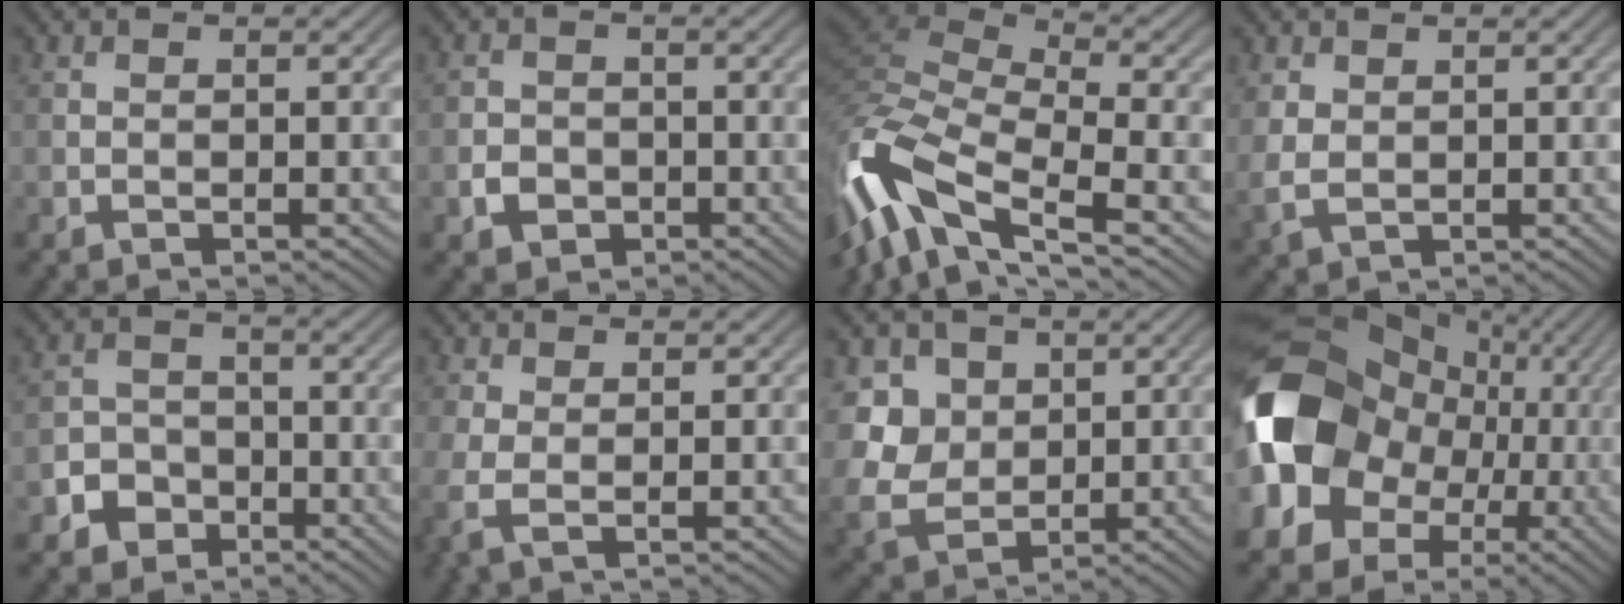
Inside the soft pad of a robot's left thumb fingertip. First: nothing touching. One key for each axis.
{"total": 2.6, "fx": -1.0, "fy": 2.2, "fz": 1.0, "tx": -0.015, "ty": -0.004, "tz": -0.022}
{"total": 14.5, "fx": -6.3, "fy": 5.5, "fz": 11.8, "tx": -0.289, "ty": -0.001, "tz": -0.123}
{"total": 2.9, "fx": 1.0, "fy": 2.1, "fz": 1.8, "tx": -0.055, "ty": -0.003, "tz": 0.024}
{"total": 4.0, "fx": -2.2, "fy": 3.2, "fz": 1.1, "tx": -0.018, "ty": 0.001, "tz": -0.047}
{"total": 2.7, "fx": 0.1, "fy": 1.1, "fz": 2.5, "tx": -0.077, "ty": -0.003, "tz": -0.004}
{"total": 8.3, "fx": 3.0, "fy": 6.5, "fz": 4.1, "tx": -0.148, "ty": 0.004, "tz": 0.055}
{"total": 19.0, "fx": -0.2, "fy": 15.3, "fz": 11.3, "tx": -0.256, "ty": -0.018, "tz": 0.007}